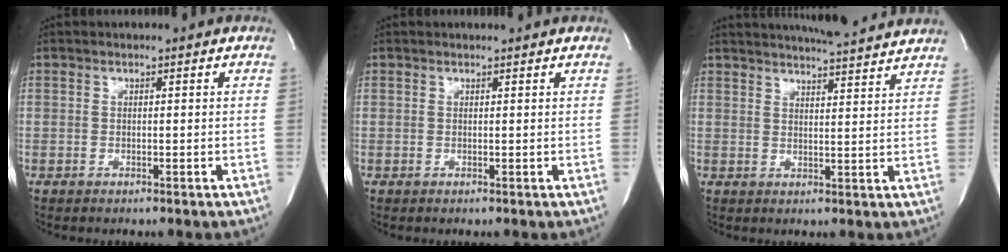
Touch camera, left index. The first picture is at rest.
{"total": 1.1, "force": [1.0, 0.0, 0.2], "torque": [-0.008, 0.002, 0.013]}
{"total": 12.3, "force": [11.4, 0.5, 4.6], "torque": [-0.074, 0.003, 0.143]}